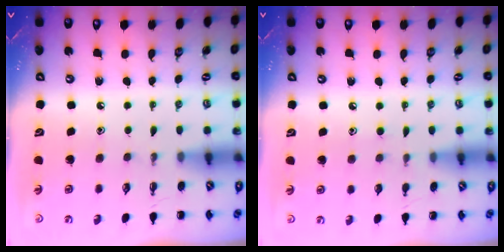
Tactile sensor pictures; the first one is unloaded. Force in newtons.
{"total": 4.3, "press": 3.9, "slide": 1.8}